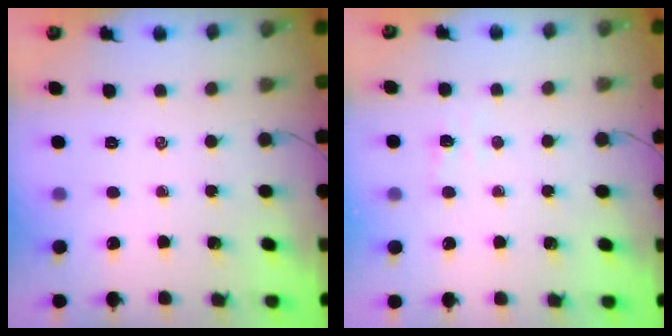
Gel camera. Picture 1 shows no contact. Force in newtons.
{"total": 3.0, "press": 2.9, "slide": 0.9}